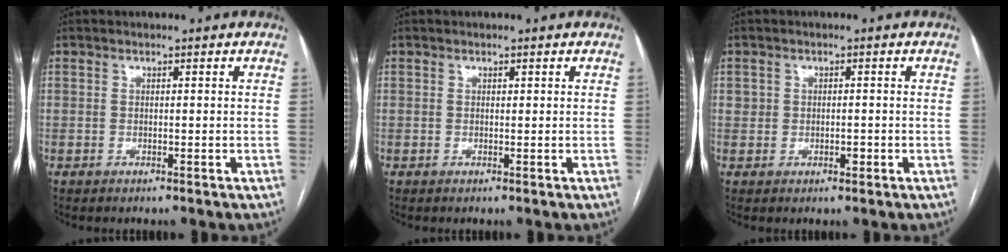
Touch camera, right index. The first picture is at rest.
{"total": 0.0}
{"total": 1.6, "force": [-0.1, 1.4, 0.8], "torque": [-0.017, 0.007, 0.004]}